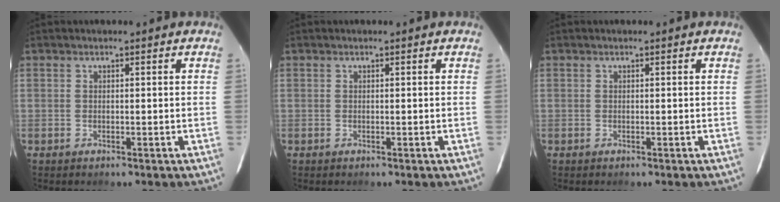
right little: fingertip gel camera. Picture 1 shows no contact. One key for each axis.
{"total": 0.0}
{"total": 0.0}